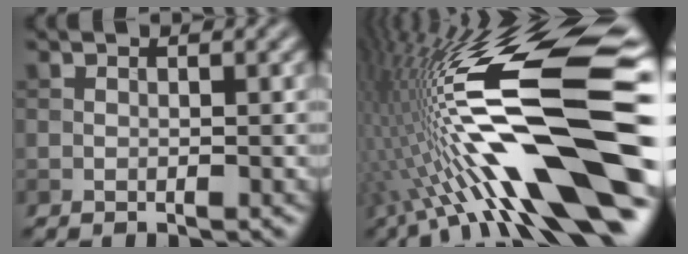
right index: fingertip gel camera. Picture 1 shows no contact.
{"total": 18.1, "force": [-2.2, 4.5, 17.3], "torque": [-0.301, 0.023, -0.044]}